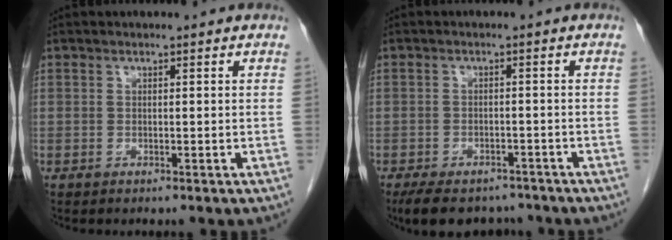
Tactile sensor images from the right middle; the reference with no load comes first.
{"total": 9.9, "force": [-8.1, 4.2, 3.7], "torque": [-0.064, -0.002, -0.114]}